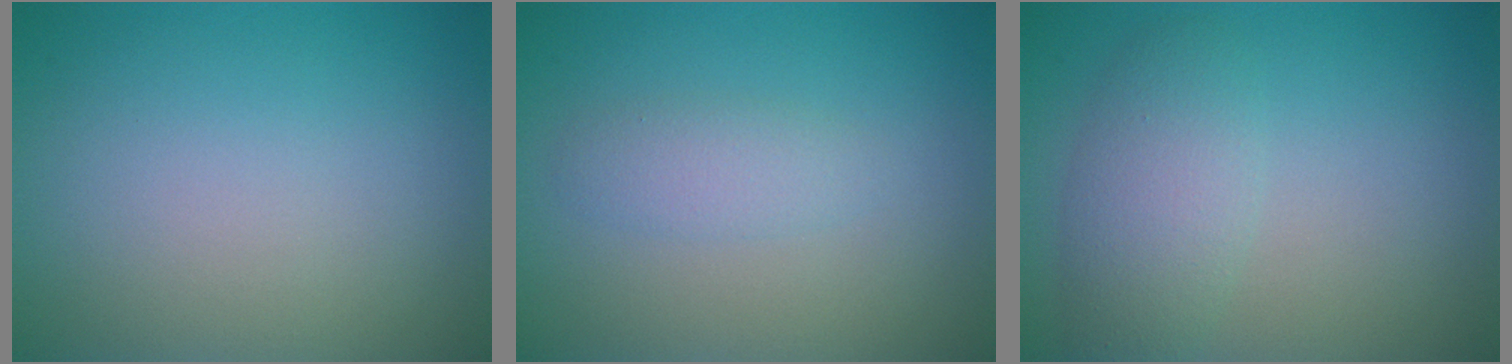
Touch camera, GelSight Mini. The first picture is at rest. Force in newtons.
{"total": 1.6, "press": 1.6, "slide": 0.1}
{"total": 3.4, "press": 3.4, "slide": 0.2}